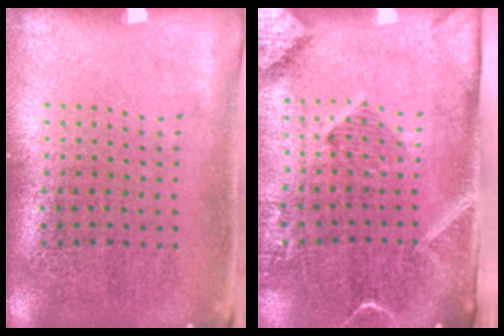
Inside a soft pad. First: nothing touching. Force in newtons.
{"total": 2.9, "press": 2.1, "slide": 2.0}